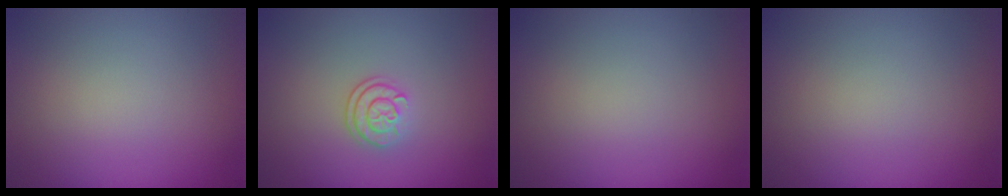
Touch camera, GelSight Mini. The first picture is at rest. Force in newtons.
{"total": 2.2, "press": 1.8, "slide": 1.3}
{"total": 0.0}
{"total": 0.0}